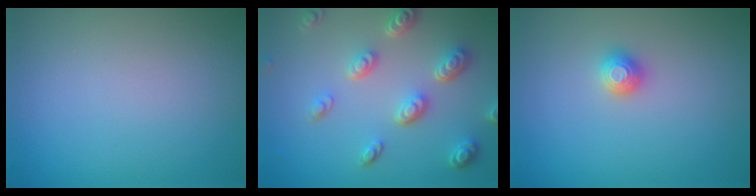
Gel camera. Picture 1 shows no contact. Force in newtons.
{"total": 4.7, "press": 3.6, "slide": 3.1}
{"total": 1.2, "press": 1.1, "slide": 0.3}